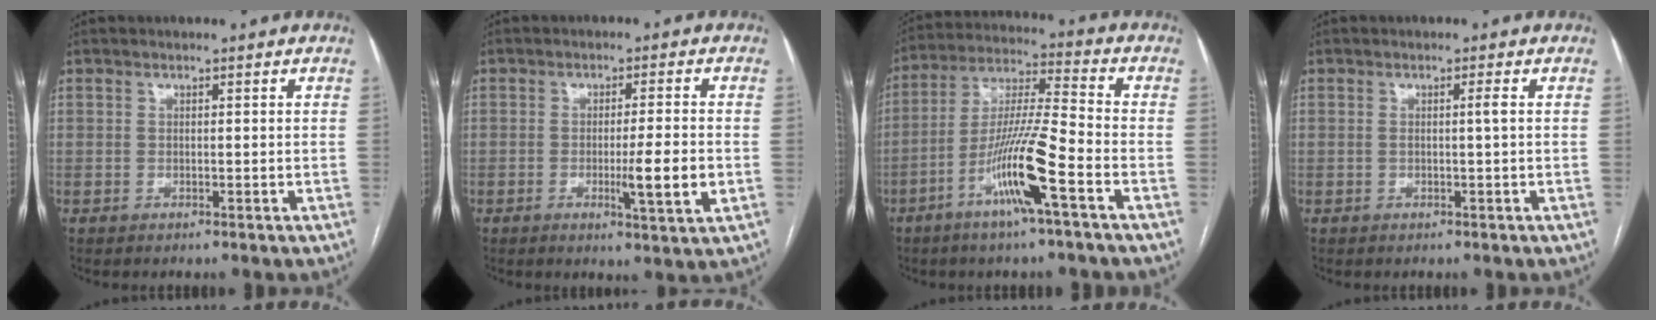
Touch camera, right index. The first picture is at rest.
{"total": 6.5, "force": [-1.5, -0.2, 6.3], "torque": [-0.095, -0.011, -0.022]}
{"total": 12.7, "force": [-5.8, -0.2, 11.3], "torque": [-0.222, -0.003, -0.111]}
{"total": 1.1, "force": [0.1, -0.3, 1.0], "torque": [-0.017, 0.001, 0.001]}